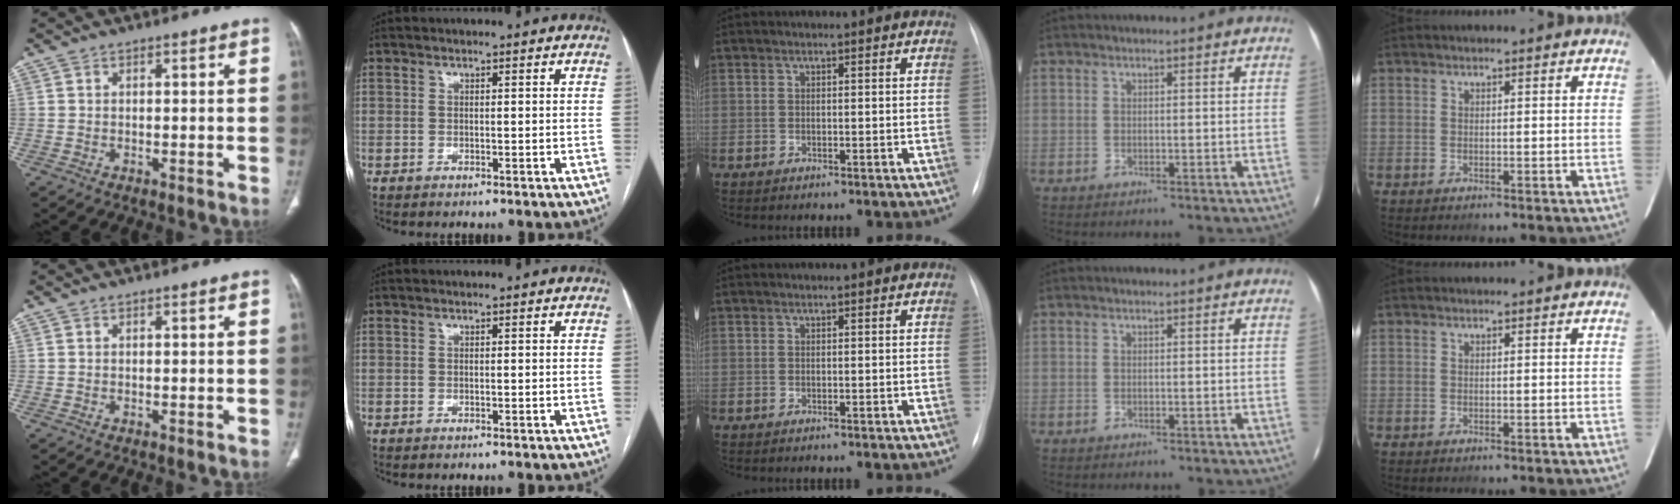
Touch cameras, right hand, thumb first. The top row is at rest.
{}